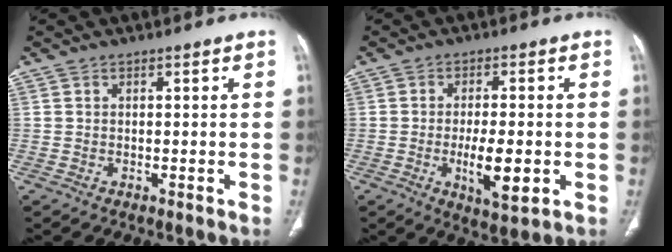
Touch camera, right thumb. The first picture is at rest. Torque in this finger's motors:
{"motor_torque": [1.40, 1.46, 0.73, -0.79, 0.23]}